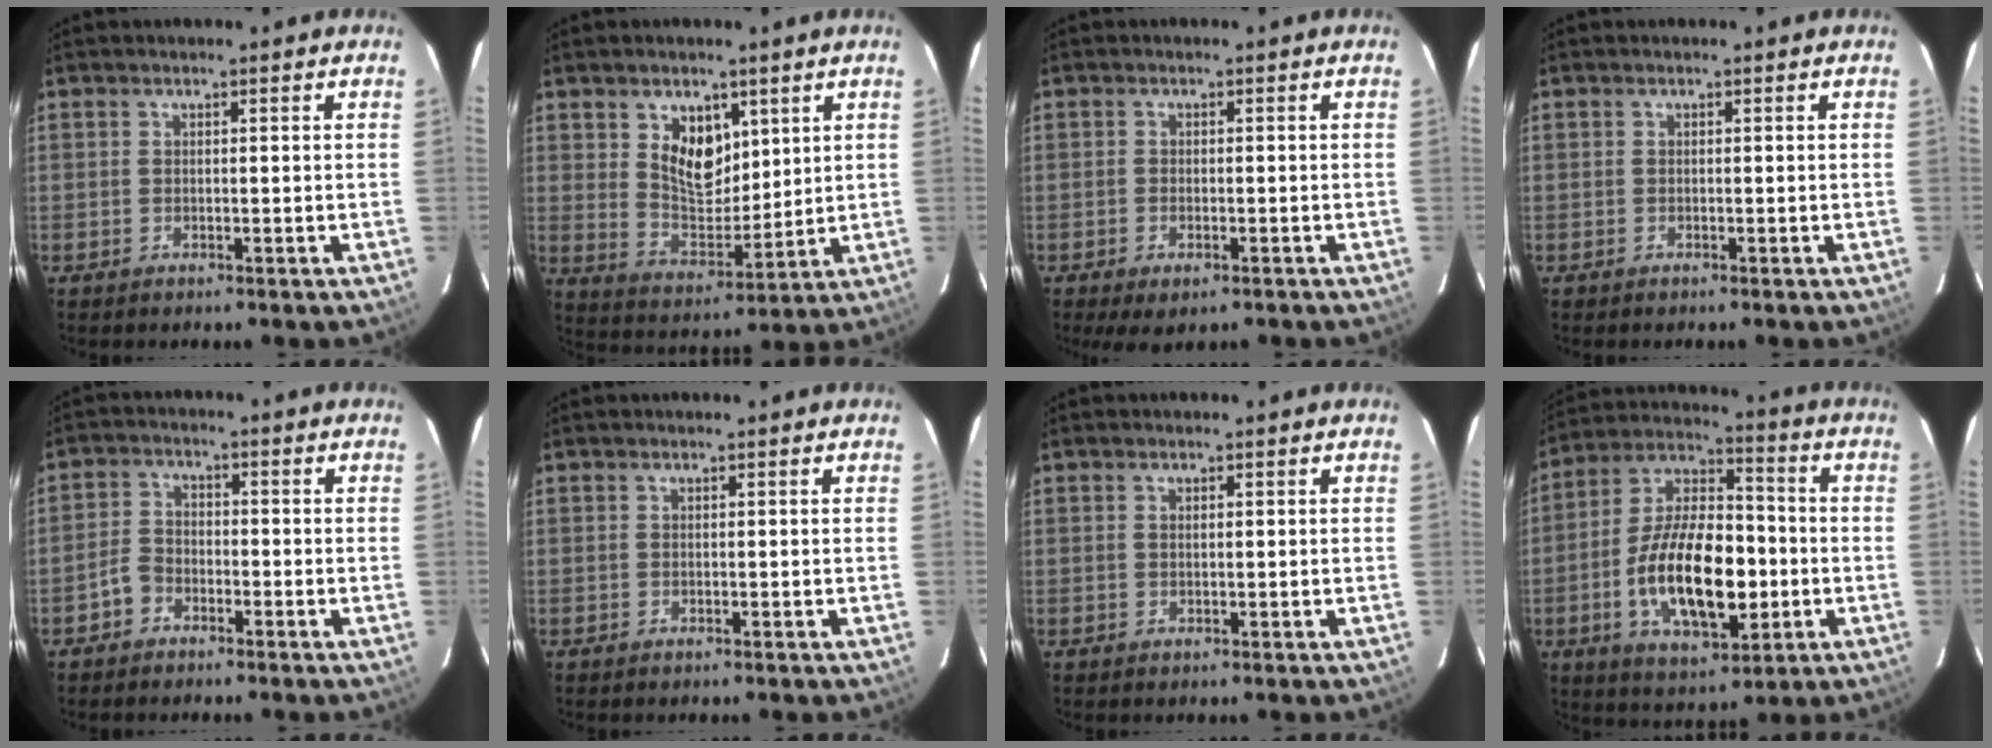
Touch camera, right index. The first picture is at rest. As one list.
[{"total": 9.6, "force": [4.2, 6.1, 6.2], "torque": [-0.104, -0.001, 0.088]}, {"total": 4.2, "force": [-2.5, 2.0, 2.6], "torque": [-0.061, -0.015, -0.041]}, {"total": 0.6, "force": [-0.3, 0.4, -0.2], "torque": [0.002, 0.001, -0.007]}, {"total": 3.7, "force": [-2.5, 2.5, 1.1], "torque": [-0.028, 0.013, -0.045]}, {"total": 0.0}, {"total": 0.6, "force": [0.3, 0.3, 0.5], "torque": [-0.009, 0.003, 0.005]}, {"total": 19.1, "force": [-4.0, 8.9, 16.4], "torque": [-0.315, 0.009, -0.062]}]